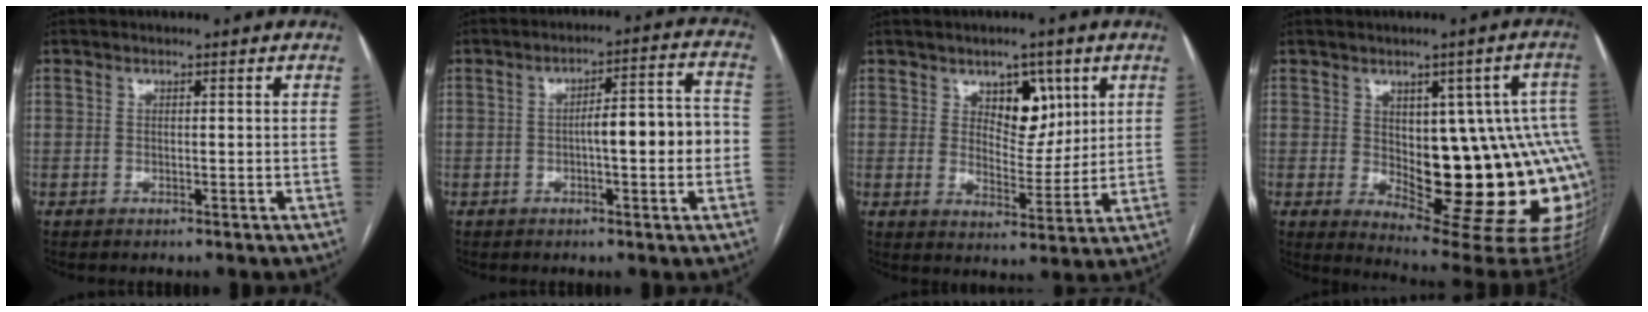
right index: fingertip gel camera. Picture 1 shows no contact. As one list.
[{"total": 8.7, "force": [-1.4, 1.5, 8.5], "torque": [-0.117, 0.028, -0.019]}, {"total": 7.3, "force": [3.4, 4.2, 4.8], "torque": [-0.067, 0.003, 0.060]}, {"total": 20.2, "force": [-1.4, 7.7, 18.6], "torque": [-0.156, 0.018, 0.011]}]